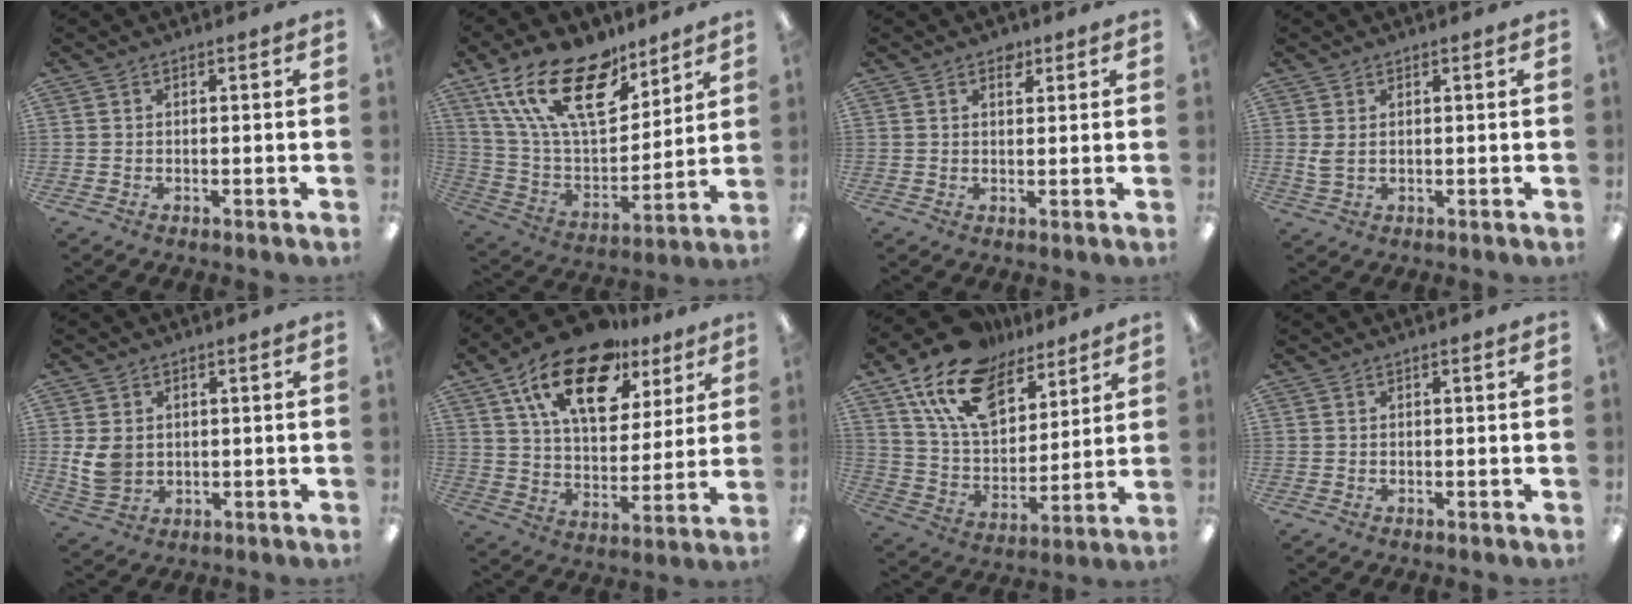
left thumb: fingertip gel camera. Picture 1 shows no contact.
{"total": 23.3, "force": [14.0, 11.3, 14.7], "torque": [-0.289, -0.073, 0.249]}
{"total": 2.8, "force": [1.9, 1.6, 1.3], "torque": [-0.003, -0.007, 0.029]}
{"total": 2.7, "force": [0.7, 1.6, 2.1], "torque": [-0.043, -0.002, 0.009]}
{"total": 6.6, "force": [0.8, 5.4, 3.8], "torque": [-0.091, 0.007, 0.020]}
{"total": 20.1, "force": [12.0, 10.3, 12.5], "torque": [-0.212, -0.054, 0.210]}
{"total": 19.0, "force": [12.4, 10.5, 9.8], "torque": [-0.192, -0.054, 0.227]}
{"total": 0.0}